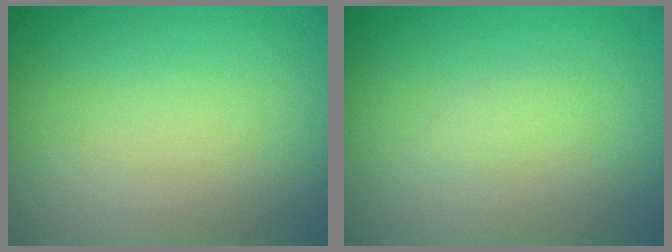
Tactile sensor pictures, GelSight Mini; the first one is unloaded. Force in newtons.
{"total": 0.8, "press": 0.8, "slide": 0.1}